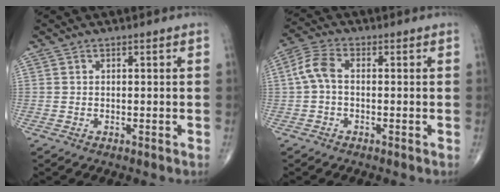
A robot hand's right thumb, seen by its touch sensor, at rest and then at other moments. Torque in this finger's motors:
{"motor_torque": [-0.42, 0.53, 0.35, -0.19, 0.15]}